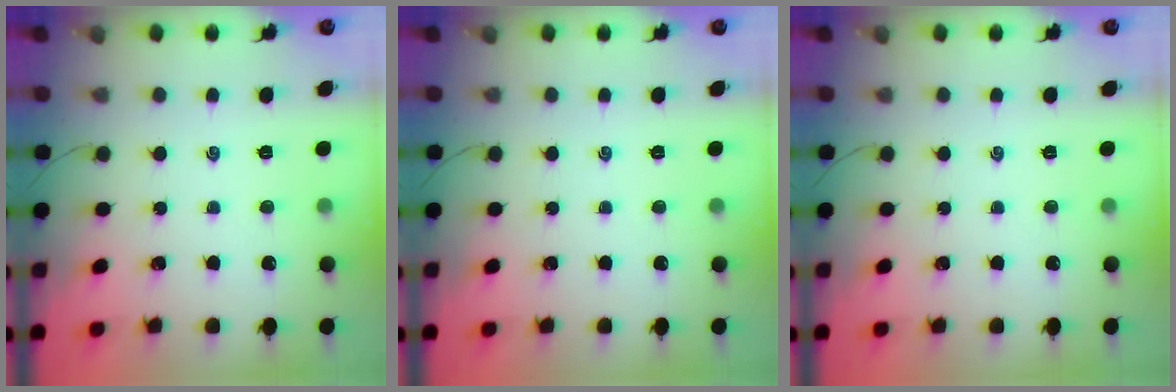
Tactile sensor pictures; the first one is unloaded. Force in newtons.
{"total": 0.0}
{"total": 0.0}